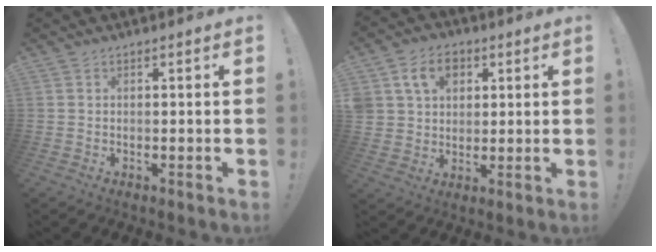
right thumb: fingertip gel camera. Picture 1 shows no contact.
{"total": 10.4, "force": [4.7, 8.1, 4.6], "torque": [-0.078, -0.004, 0.092]}